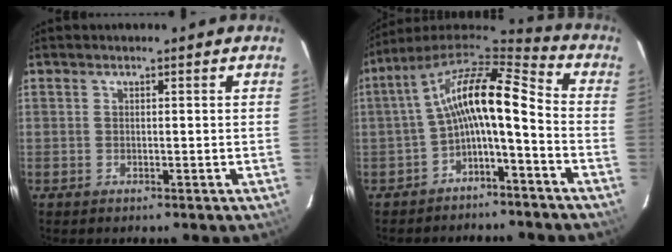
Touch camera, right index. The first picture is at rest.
{"total": 13.2, "force": [-2.9, 4.0, 12.2], "torque": [-0.241, 0.025, -0.059]}